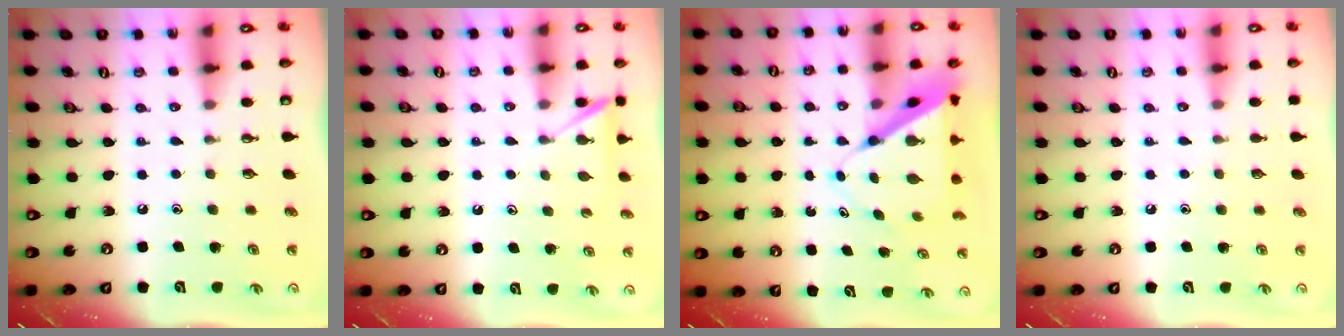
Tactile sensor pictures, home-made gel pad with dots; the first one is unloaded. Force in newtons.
{"total": 5.2, "press": 5.2, "slide": 0.6}
{"total": 8.1, "press": 8.1, "slide": 0.8}
{"total": 2.6, "press": 2.5, "slide": 0.3}